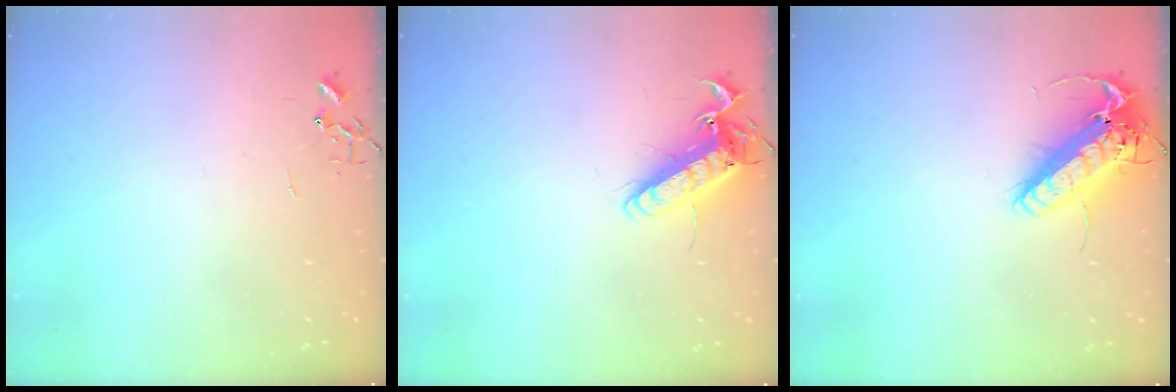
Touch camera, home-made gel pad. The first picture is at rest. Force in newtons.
{"total": 14.6, "press": 14.4, "slide": 2.0}
{"total": 17.1, "press": 16.8, "slide": 3.3}